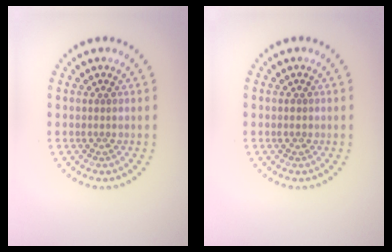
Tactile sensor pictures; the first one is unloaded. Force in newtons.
{"total": 0.7, "press": 0.7, "slide": 0.3}